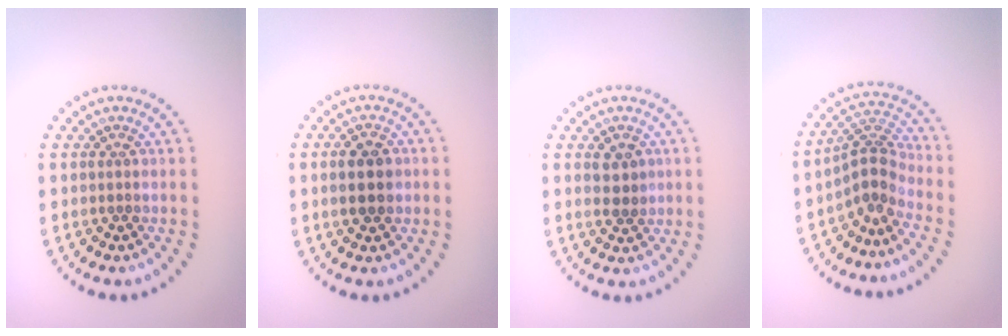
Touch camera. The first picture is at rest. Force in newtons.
{"total": 3.7, "press": 3.7, "slide": 0.2}
{"total": 2.1, "press": 2.0, "slide": 0.4}
{"total": 3.3, "press": 2.3, "slide": 2.4}